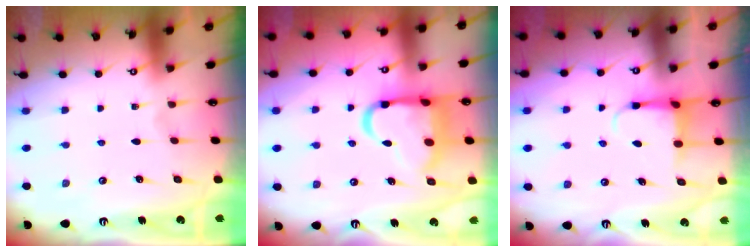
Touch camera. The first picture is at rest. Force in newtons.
{"total": 15.7, "press": 15.6, "slide": 1.8}
{"total": 4.3, "press": 4.3, "slide": 0.5}